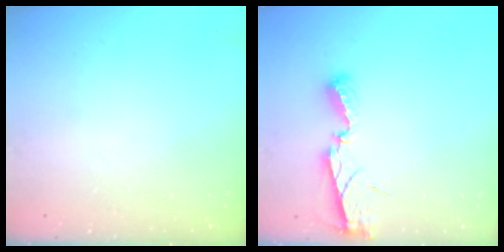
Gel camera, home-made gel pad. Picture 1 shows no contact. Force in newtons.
{"total": 6.2, "press": 6.2, "slide": 0.2}